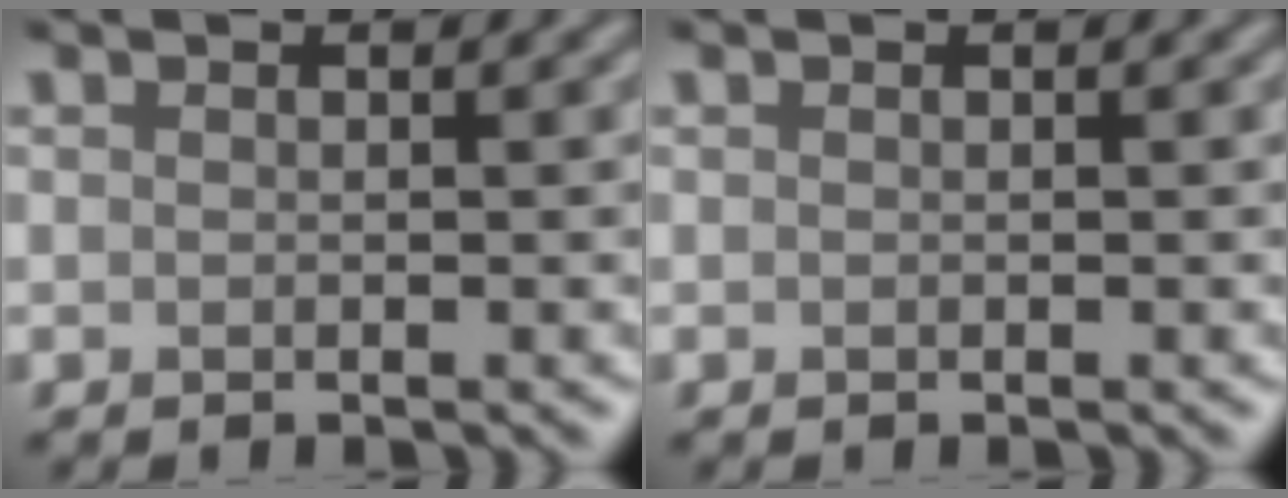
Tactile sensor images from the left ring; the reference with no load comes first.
{"total": 0.0}